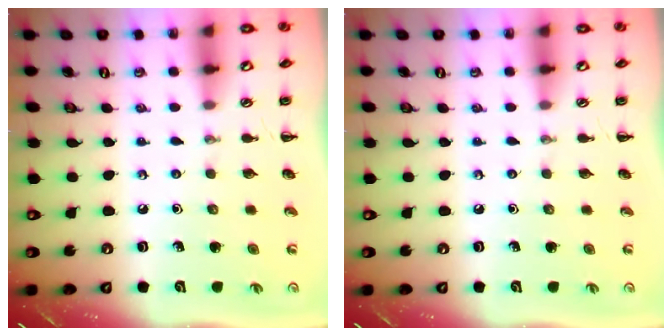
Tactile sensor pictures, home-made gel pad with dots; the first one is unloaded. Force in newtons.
{"total": 0.0}